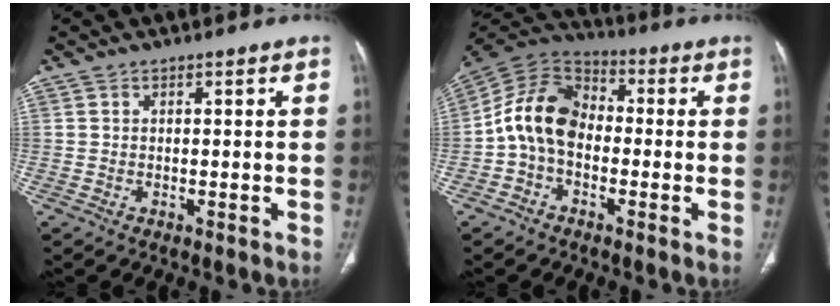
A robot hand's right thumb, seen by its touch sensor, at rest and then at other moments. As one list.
[{"total": 12.0, "force": [-1.7, 8.7, 8.2], "torque": [-0.141, 0.036, -0.045]}]